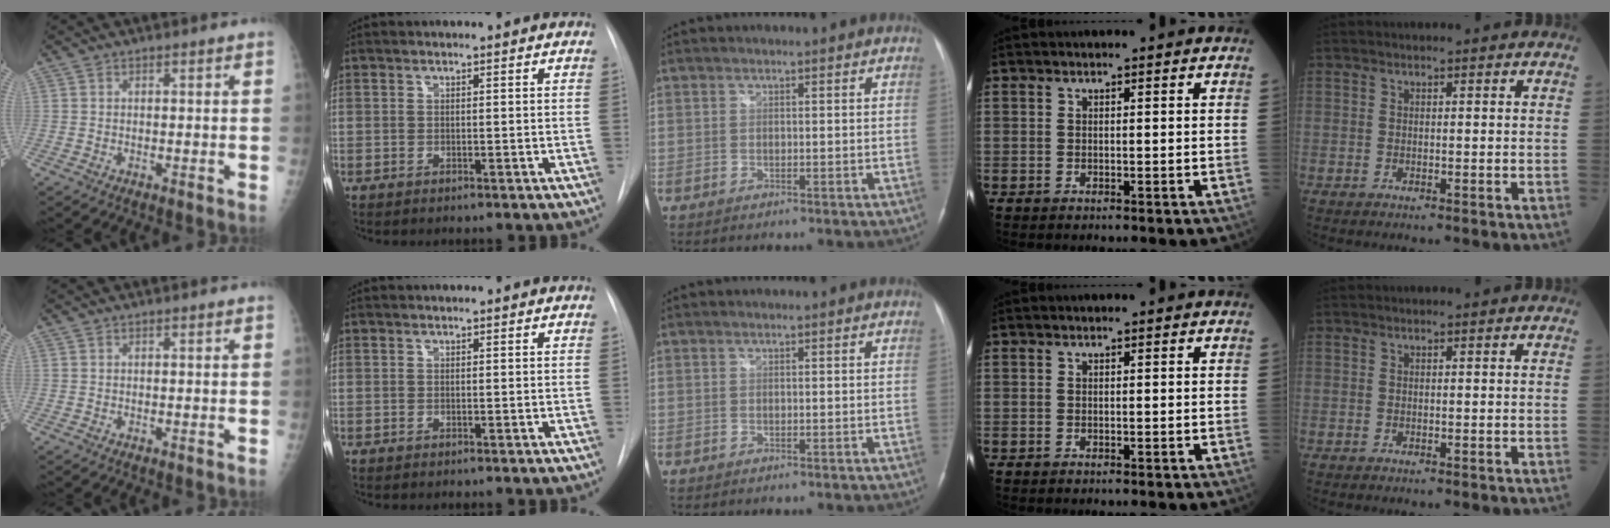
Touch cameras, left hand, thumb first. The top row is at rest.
{}